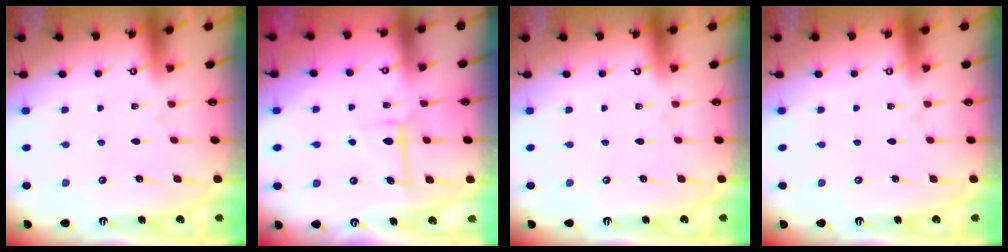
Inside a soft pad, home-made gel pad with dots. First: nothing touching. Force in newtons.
{"total": 5.8, "press": 5.8, "slide": 0.5}
{"total": 0.0}
{"total": 0.0}